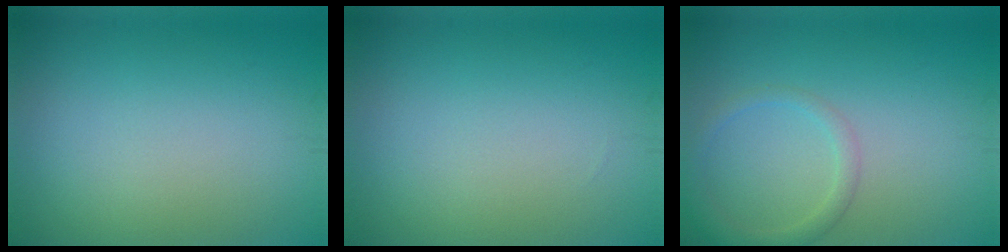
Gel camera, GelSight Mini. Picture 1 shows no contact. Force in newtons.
{"total": 0.0}
{"total": 2.1, "press": 2.1, "slide": 0.1}